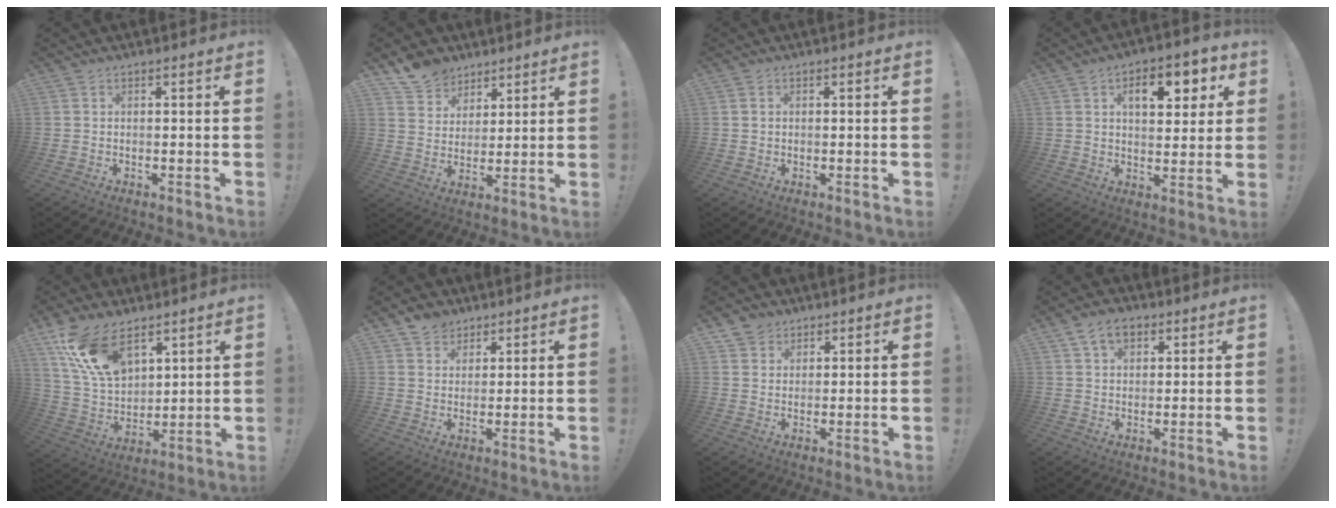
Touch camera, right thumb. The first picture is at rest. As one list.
[{"total": 9.1, "force": [6.8, 6.0, 0.8], "torque": [-0.017, -0.051, 0.136]}, {"total": 1.1, "force": [0.3, 1.1, -0.1], "torque": [0.000, 0.004, 0.005]}, {"total": 10.5, "force": [4.1, 5.6, 7.9], "torque": [-0.102, -0.008, 0.065]}, {"total": 17.4, "force": [10.2, 9.8, 10.1], "torque": [-0.210, -0.052, 0.195]}, {"total": 7.3, "force": [5.1, 5.2, 0.6], "torque": [-0.011, -0.034, 0.101]}, {"total": 4.2, "force": [2.7, 3.2, 0.0], "torque": [0.005, -0.016, 0.051]}, {"total": 6.6, "force": [3.5, 4.2, 3.7], "torque": [-0.065, -0.001, 0.067]}]